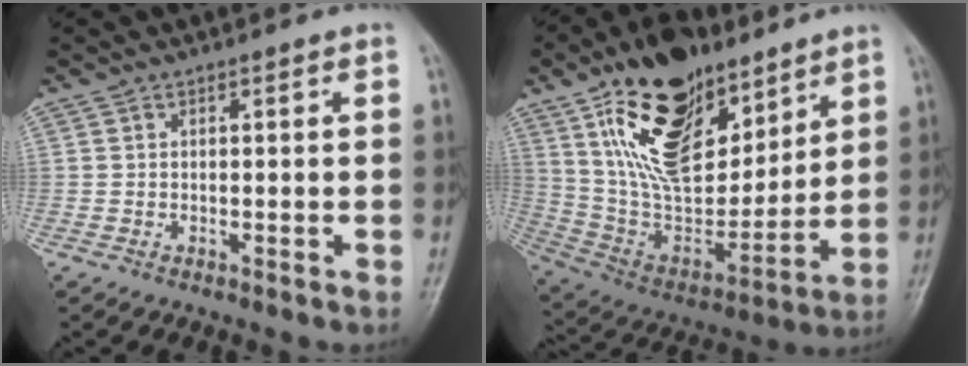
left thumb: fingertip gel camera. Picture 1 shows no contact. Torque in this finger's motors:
{"motor_torque": [2.52, 2.48, 1.31, -1.46, 0.37]}